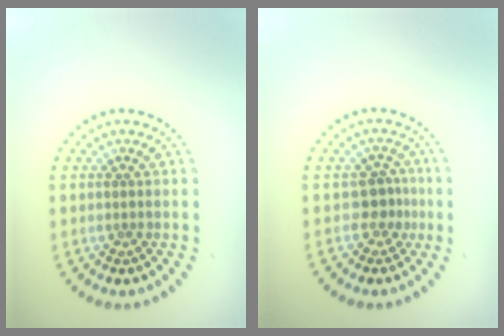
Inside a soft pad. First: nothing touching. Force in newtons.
{"total": 2.2, "press": 1.6, "slide": 1.5}